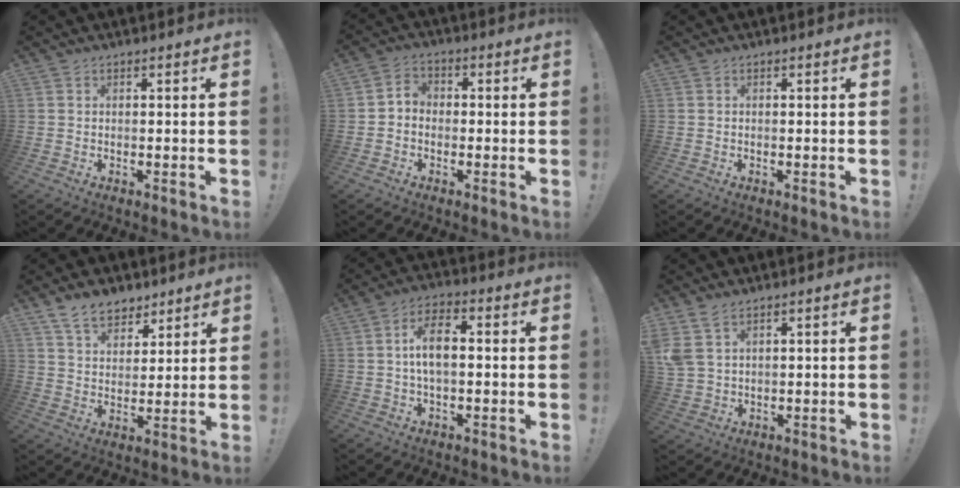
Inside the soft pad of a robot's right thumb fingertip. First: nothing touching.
{"total": 4.1, "force": [-2.0, 3.1, 2.0], "torque": [-0.034, 0.019, -0.033]}
{"total": 0.0}
{"total": 10.0, "force": [7.4, 5.7, 3.7], "torque": [-0.067, -0.041, 0.144]}
{"total": 8.2, "force": [0.3, 3.9, 7.2], "torque": [-0.125, 0.010, 0.005]}
{"total": 6.2, "force": [3.8, 3.2, 3.7], "torque": [-0.067, -0.011, 0.078]}